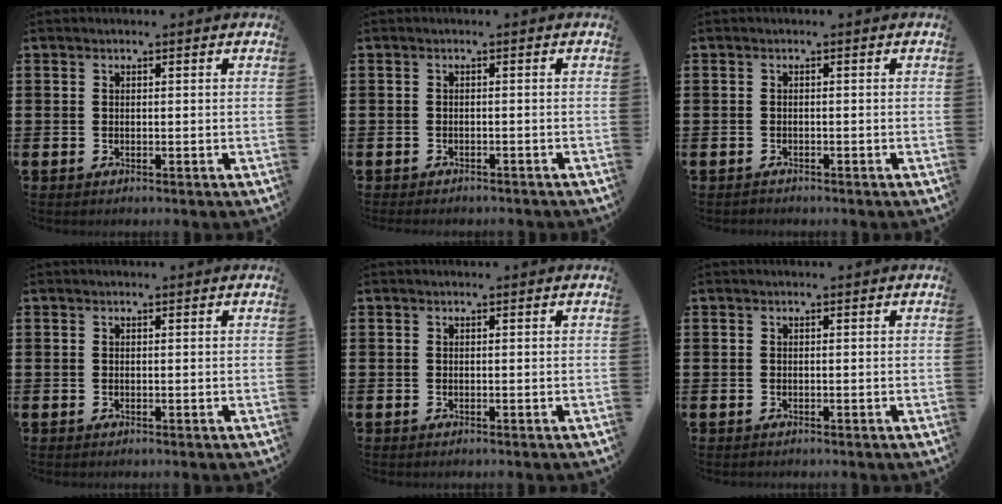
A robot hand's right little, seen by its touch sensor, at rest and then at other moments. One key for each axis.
{"total": 0.0}
{"total": 0.0}
{"total": 0.0}
{"total": 0.0}
{"total": 0.0}